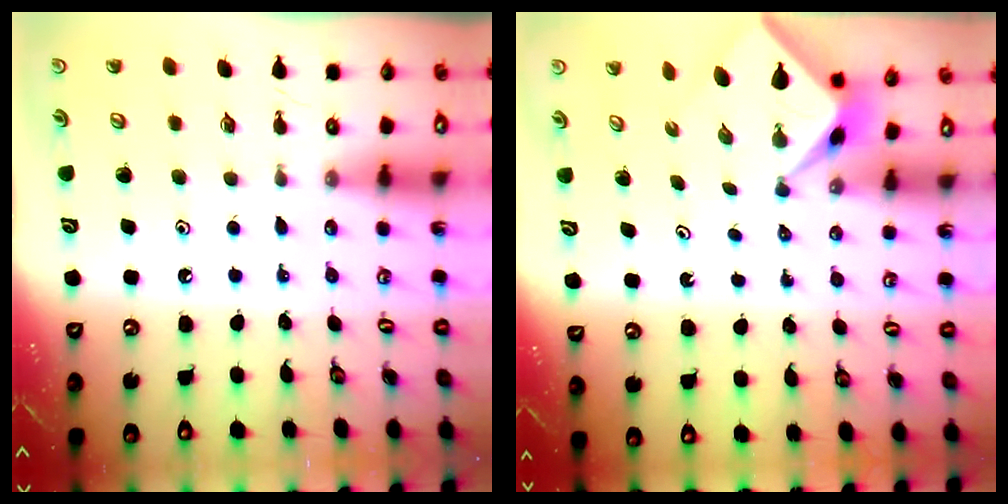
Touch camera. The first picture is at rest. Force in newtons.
{"total": 1.6, "press": 1.5, "slide": 0.2}